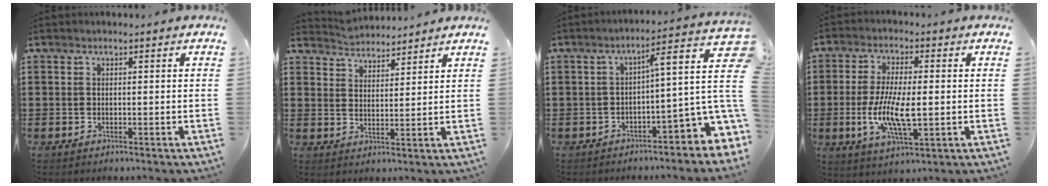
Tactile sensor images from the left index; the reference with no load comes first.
{"total": 3.7, "force": [3.6, 0.2, -0.8], "torque": [-0.001, -0.018, 0.067]}
{"total": 4.8, "force": [-0.7, 1.2, 4.6], "torque": [-0.063, -0.037, -0.027]}
{"total": 9.0, "force": [-1.3, 3.1, 8.4], "torque": [-0.178, -0.010, -0.027]}